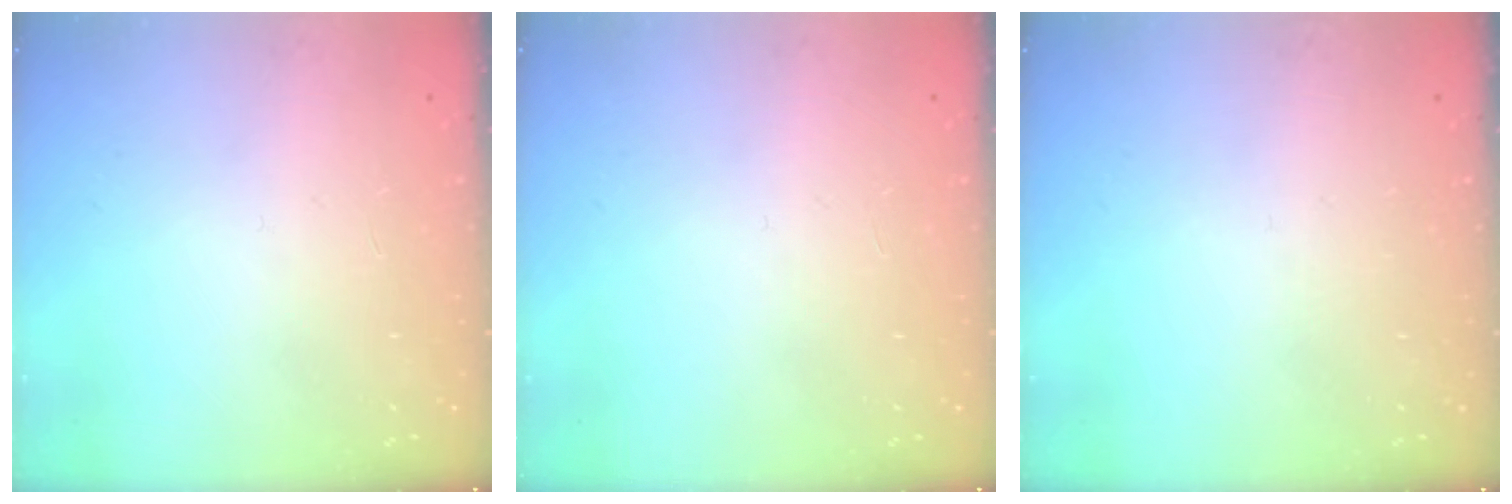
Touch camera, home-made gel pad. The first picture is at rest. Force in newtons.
{"total": 0.0}
{"total": 0.0}